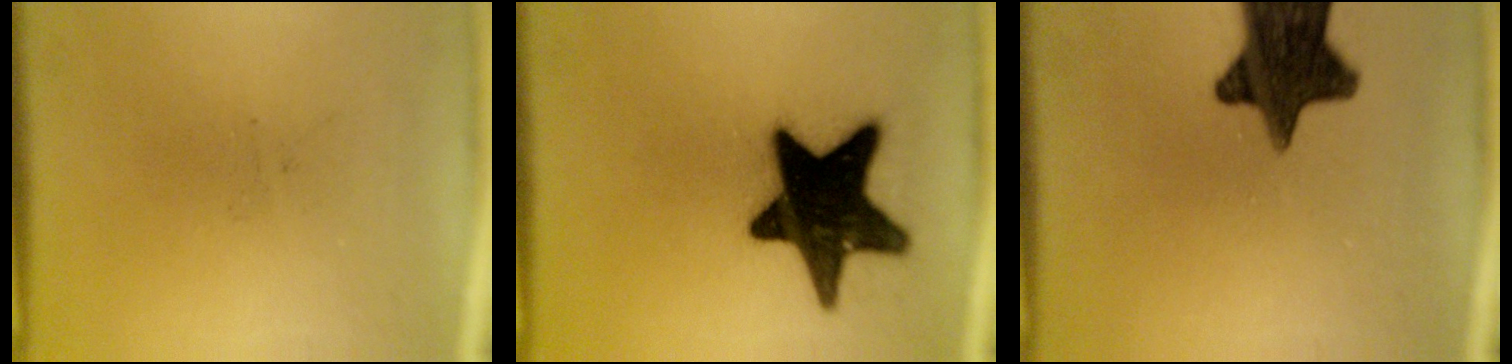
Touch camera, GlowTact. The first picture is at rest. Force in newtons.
{"total": 19.0}
{"total": 14.3}